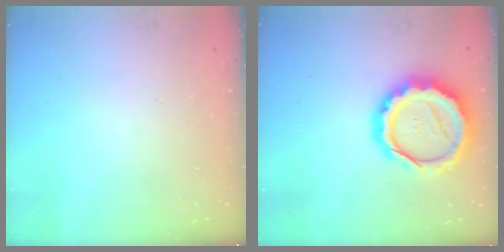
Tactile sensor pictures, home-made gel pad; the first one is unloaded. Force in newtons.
{"total": 20.2, "press": 19.8, "slide": 3.7}